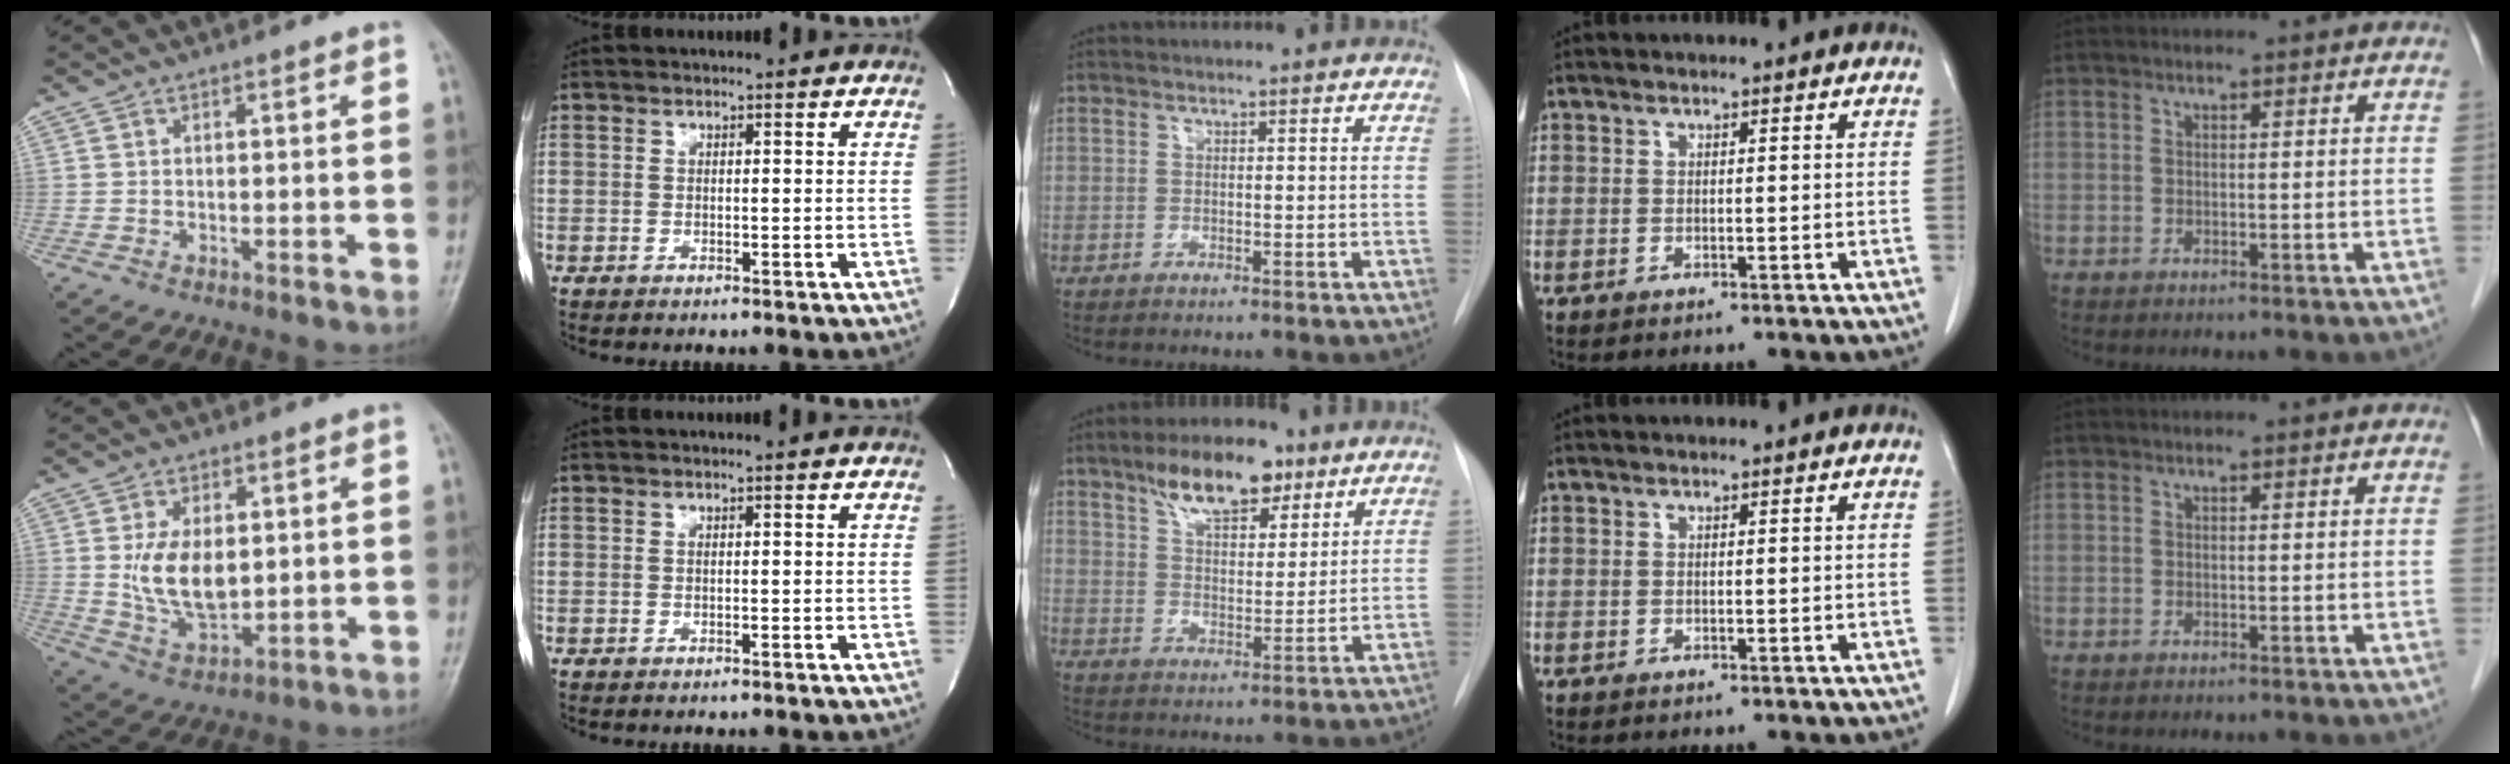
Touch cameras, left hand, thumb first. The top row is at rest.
{"thumb": {"total": 11.0, "force": [1.2, 6.5, 8.8], "torque": [-0.142, -0.015, 0.036]}, "index": {"total": 0.5, "force": [-0.4, -0.1, 0.3], "torque": [-0.001, 0.002, -0.004]}, "middle": {"total": 10.7, "force": [7.0, 4.2, 6.9], "torque": [-0.116, 0.010, 0.121]}}